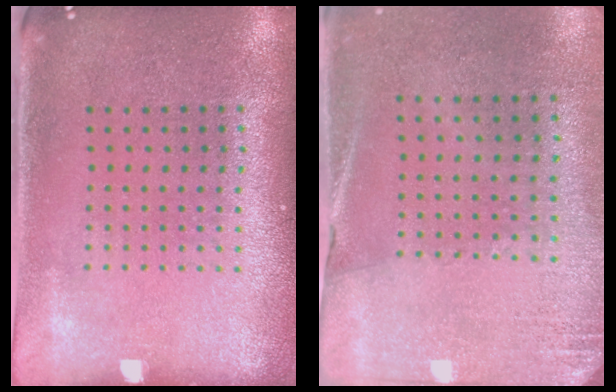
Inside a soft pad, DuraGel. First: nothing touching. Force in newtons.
{"total": 2.7, "press": 2.4, "slide": 1.2}